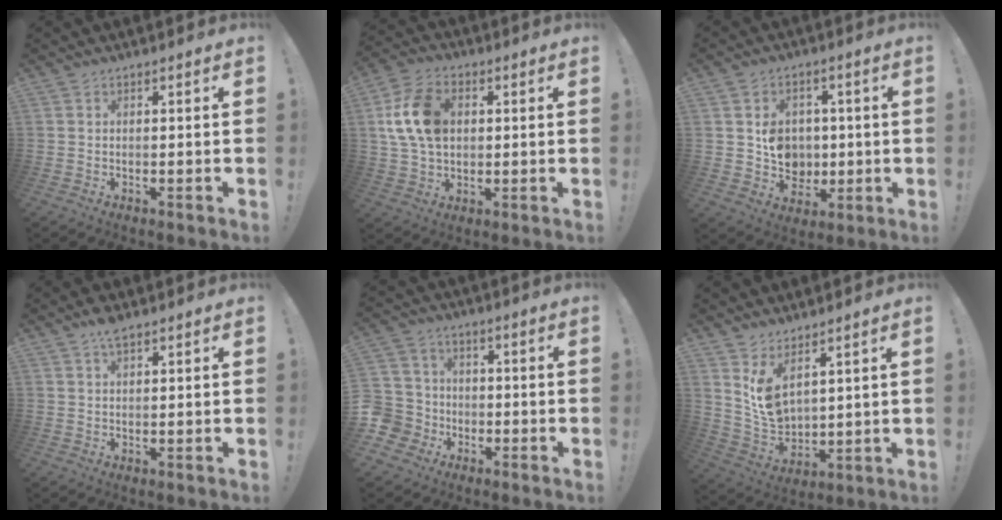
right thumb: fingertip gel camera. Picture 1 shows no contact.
{"total": 15.1, "force": [2.9, 10.6, 10.4], "torque": [-0.184, 0.004, 0.055]}
{"total": 9.5, "force": [0.6, 8.8, 3.6], "torque": [-0.047, -0.007, 0.023]}
{"total": 3.4, "force": [2.4, 1.1, 2.1], "torque": [-0.033, -0.011, 0.042]}
{"total": 9.1, "force": [-2.9, 8.4, 2.0], "torque": [-0.048, 0.030, -0.047]}
{"total": 9.0, "force": [6.0, 4.8, 4.7], "torque": [-0.106, -0.045, 0.116]}